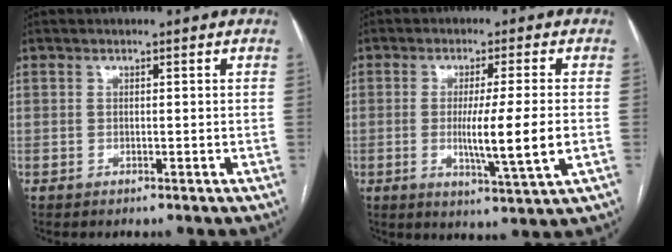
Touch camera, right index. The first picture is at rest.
{"total": 10.9, "force": [-1.4, -1.0, 10.8], "torque": [-0.188, -0.029, -0.027]}